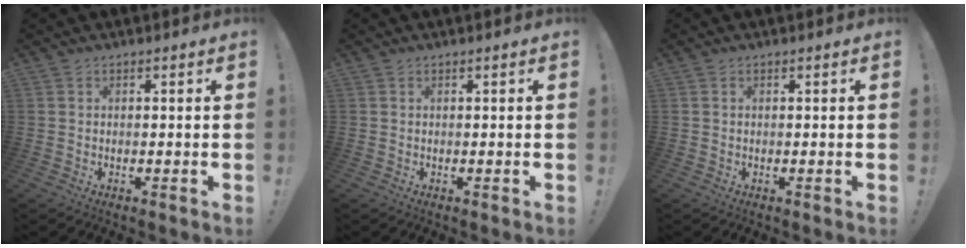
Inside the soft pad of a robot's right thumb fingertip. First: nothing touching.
{"total": 0.0}
{"total": 0.0}